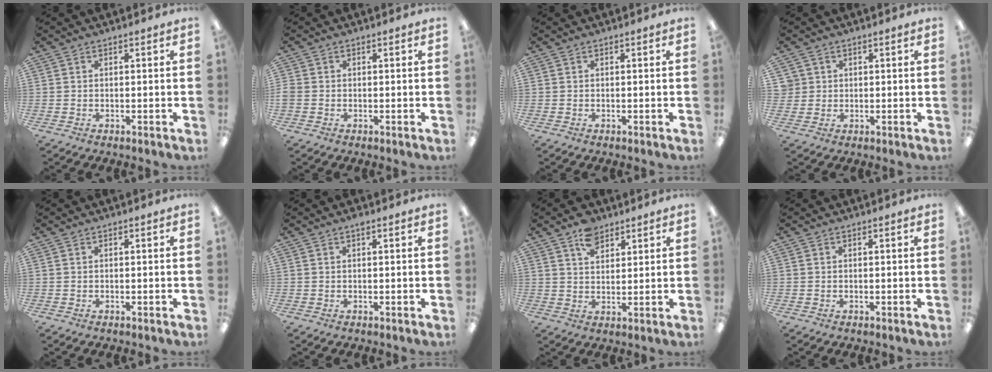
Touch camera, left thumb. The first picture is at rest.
{"total": 1.3, "force": [-0.3, 1.2, 0.5], "torque": [-0.007, 0.004, -0.006]}
{"total": 0.0}
{"total": 2.7, "force": [0.8, 2.5, 0.0], "torque": [-0.008, 0.005, 0.015]}
{"total": 0.0}
{"total": 0.9, "force": [0.6, 0.2, 0.6], "torque": [-0.015, 0.003, 0.010]}
{"total": 6.3, "force": [4.4, 3.7, 2.7], "torque": [-0.044, -0.014, 0.079]}
{"total": 0.0}